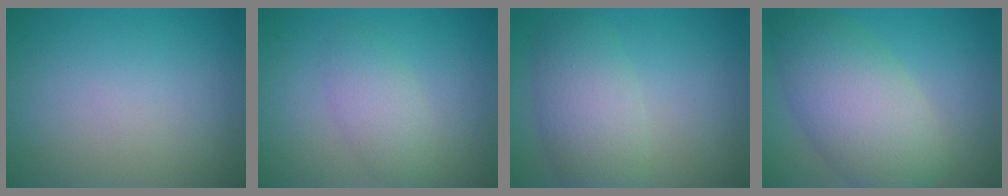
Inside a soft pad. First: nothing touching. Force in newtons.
{"total": 2.7, "press": 2.7, "slide": 0.1}
{"total": 5.0, "press": 5.0, "slide": 0.1}
{"total": 8.0, "press": 8.0, "slide": 0.5}